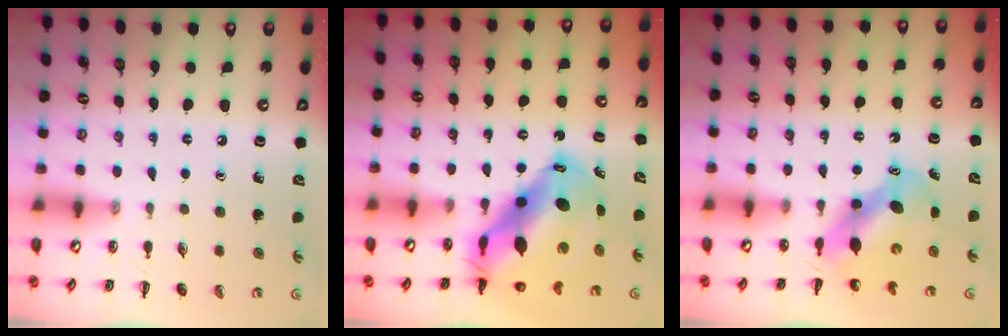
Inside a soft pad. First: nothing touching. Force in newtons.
{"total": 15.6, "press": 15.1, "slide": 4.0}
{"total": 6.4, "press": 6.3, "slide": 0.9}